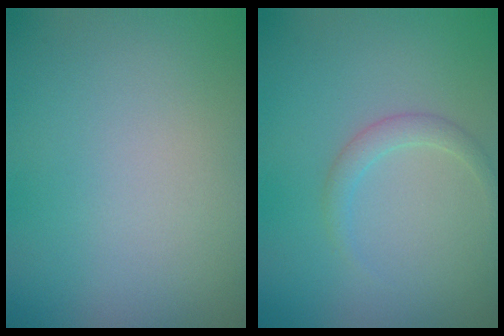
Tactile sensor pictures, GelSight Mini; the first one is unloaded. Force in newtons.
{"total": 1.5, "press": 1.5, "slide": 0.0}